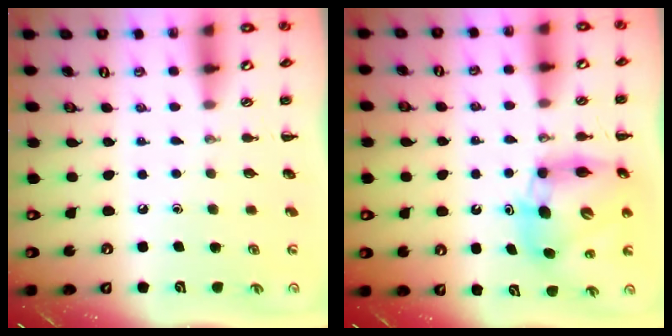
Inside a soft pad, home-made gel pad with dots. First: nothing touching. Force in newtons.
{"total": 10.9, "press": 10.5, "slide": 3.2}